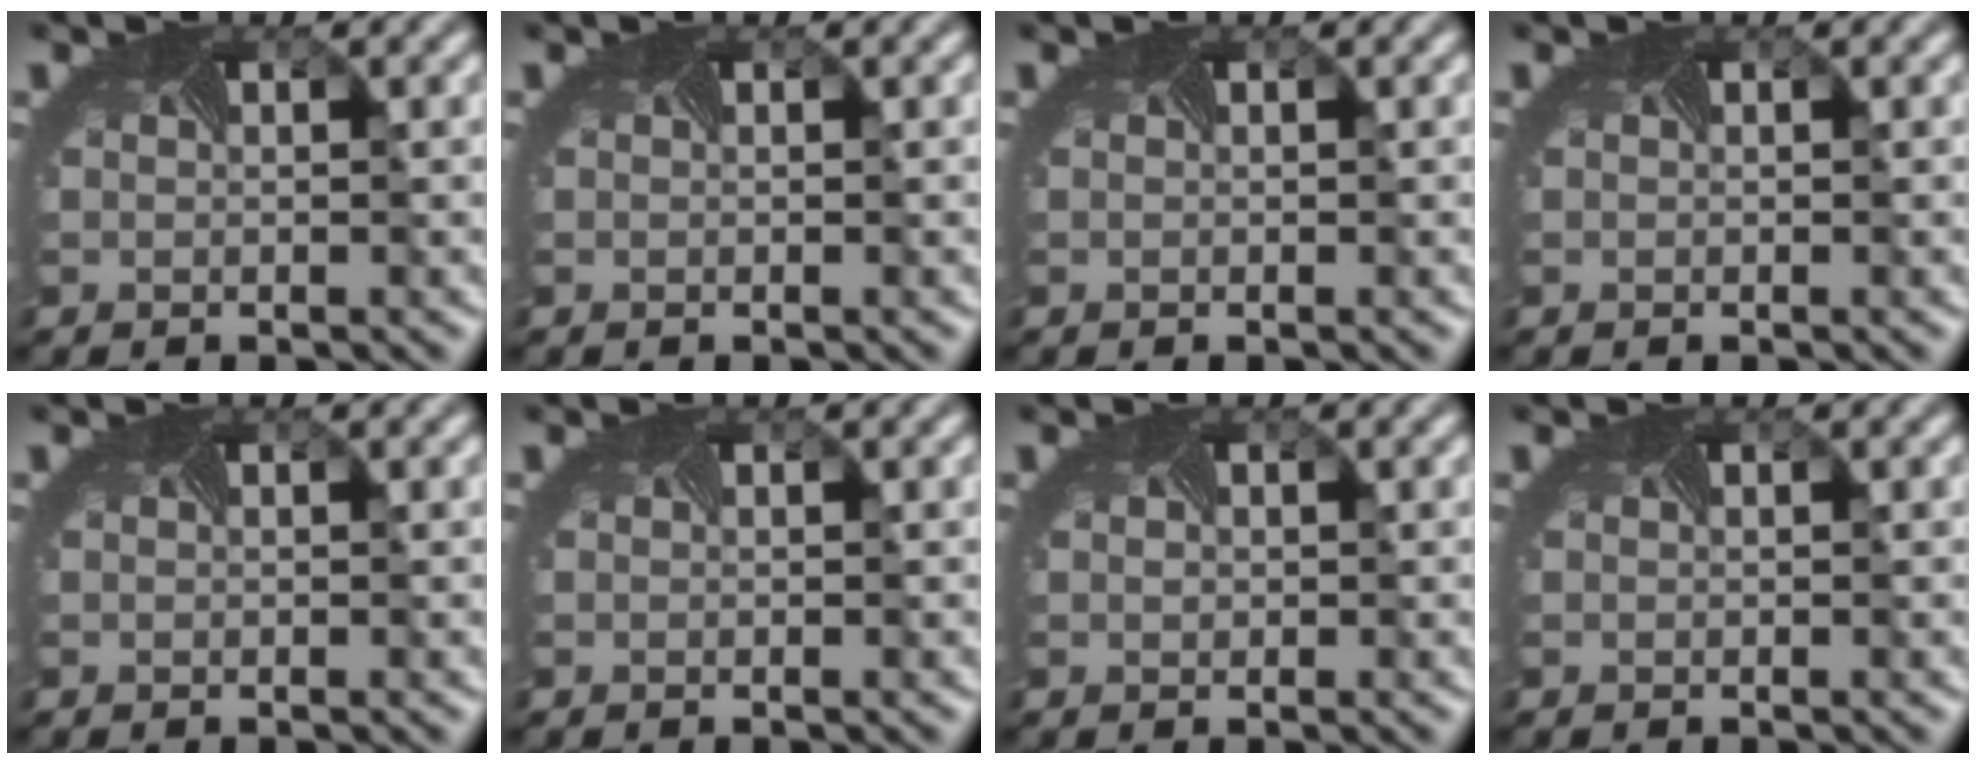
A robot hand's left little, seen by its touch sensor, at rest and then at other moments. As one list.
[{"total": 0.0}, {"total": 0.0}, {"total": 0.0}, {"total": 0.0}, {"total": 0.0}, {"total": 0.6, "force": [0.1, 0.6, 0.1], "torque": [-0.002, 0.004, 0.003]}, {"total": 0.0}]